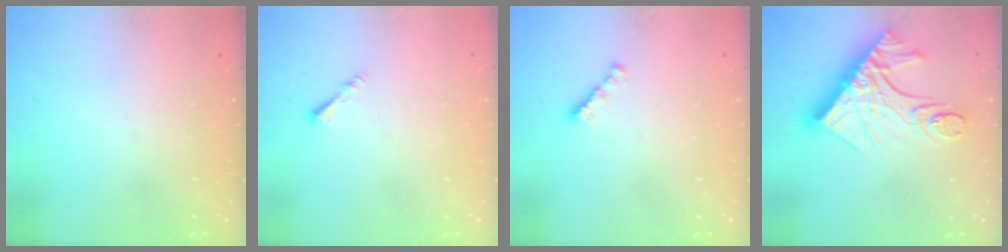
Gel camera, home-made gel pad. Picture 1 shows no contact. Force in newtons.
{"total": 1.6, "press": 1.6, "slide": 0.3}
{"total": 1.7, "press": 1.6, "slide": 0.5}
{"total": 16.3, "press": 16.3, "slide": 1.3}